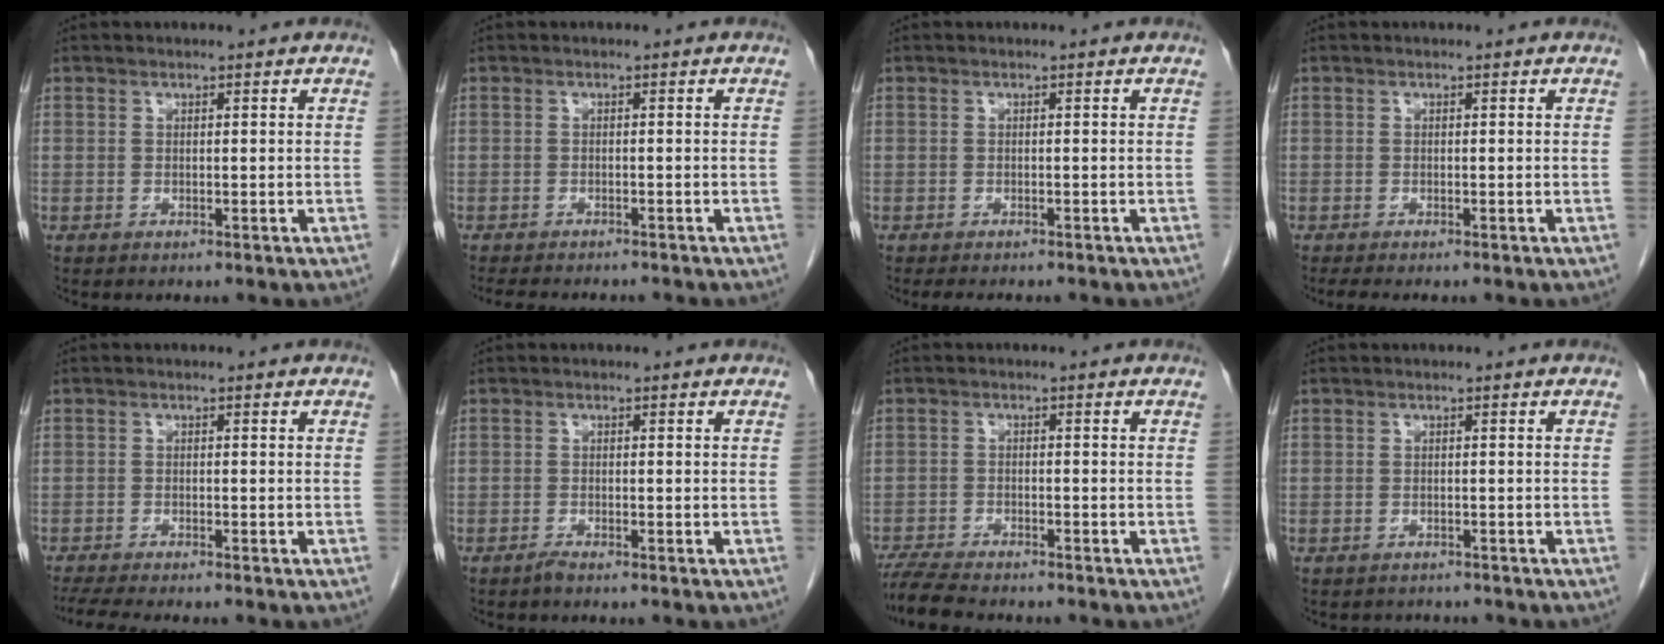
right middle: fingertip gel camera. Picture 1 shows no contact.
{"total": 8.3, "force": [-7.4, 1.9, 3.4], "torque": [-0.047, -0.006, -0.099]}
{"total": 4.2, "force": [-3.6, 1.0, 1.9], "torque": [-0.024, -0.009, -0.047]}
{"total": 2.0, "force": [-1.6, 0.1, 1.1], "torque": [-0.021, -0.008, -0.023]}
{"total": 6.1, "force": [-5.3, 0.0, 3.0], "torque": [-0.047, -0.013, -0.087]}
{"total": 0.9, "force": [-0.9, 0.0, 0.4], "torque": [-0.010, -0.001, -0.015]}
{"total": 7.3, "force": [-6.6, 0.9, 3.0], "torque": [-0.052, -0.018, -0.112]}
{"total": 2.0, "force": [-1.8, 0.8, -0.2], "torque": [-0.004, -0.004, -0.029]}